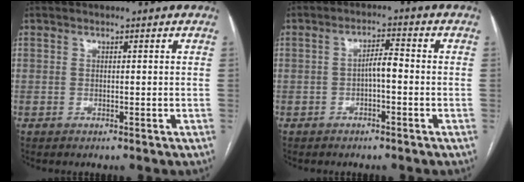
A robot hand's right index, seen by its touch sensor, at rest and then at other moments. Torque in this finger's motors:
{"motor_torque": [0.69, -0.07, 0.25, 0.07]}